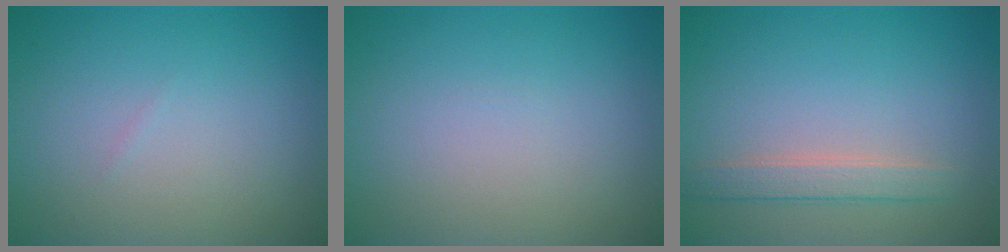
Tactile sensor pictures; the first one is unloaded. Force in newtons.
{"total": 0.0}
{"total": 2.2, "press": 2.2, "slide": 0.1}